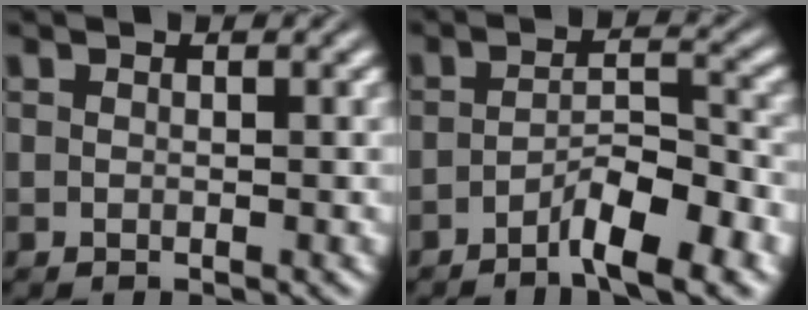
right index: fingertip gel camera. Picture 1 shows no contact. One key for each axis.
{"total": 4.4, "fx": -3.1, "fy": 0.4, "fz": 3.1, "tx": -0.033, "ty": -0.005, "tz": -0.051}